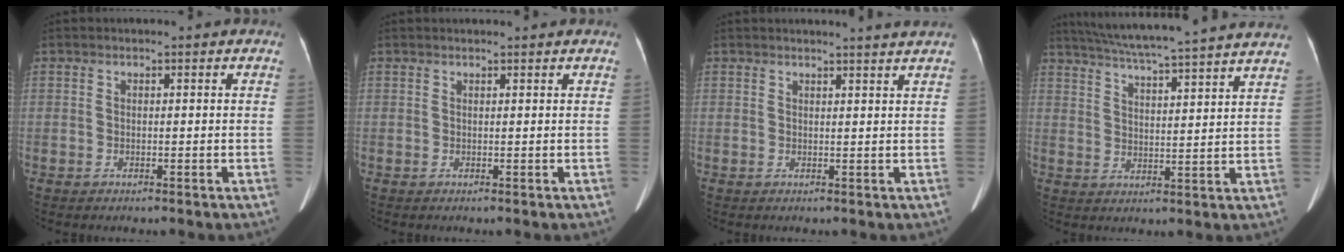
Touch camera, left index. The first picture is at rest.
{"total": 2.2, "force": [2.1, 0.1, 0.7], "torque": [-0.011, 0.020, 0.025]}
{"total": 4.4, "force": [4.0, -1.0, 1.4], "torque": [-0.017, -0.001, 0.037]}
{"total": 22.2, "force": [19.9, -0.6, 9.8], "torque": [-0.168, -0.001, 0.268]}